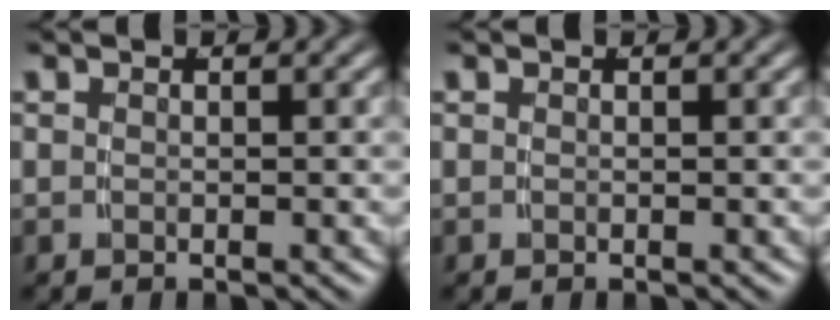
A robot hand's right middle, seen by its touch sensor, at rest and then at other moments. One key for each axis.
{"total": 0.0}